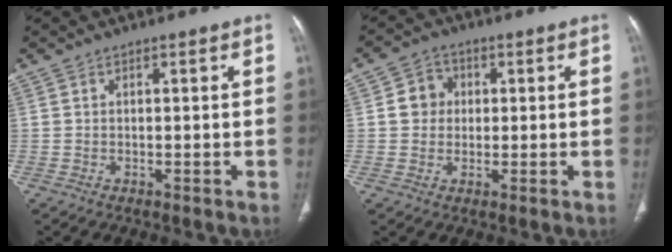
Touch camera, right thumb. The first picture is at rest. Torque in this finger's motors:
{"motor_torque": [-0.46, 0.37, 0.34, 0.20, -0.01]}